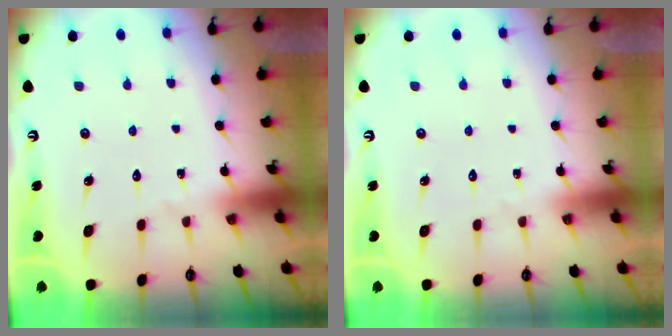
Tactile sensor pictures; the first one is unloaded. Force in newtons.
{"total": 0.0}